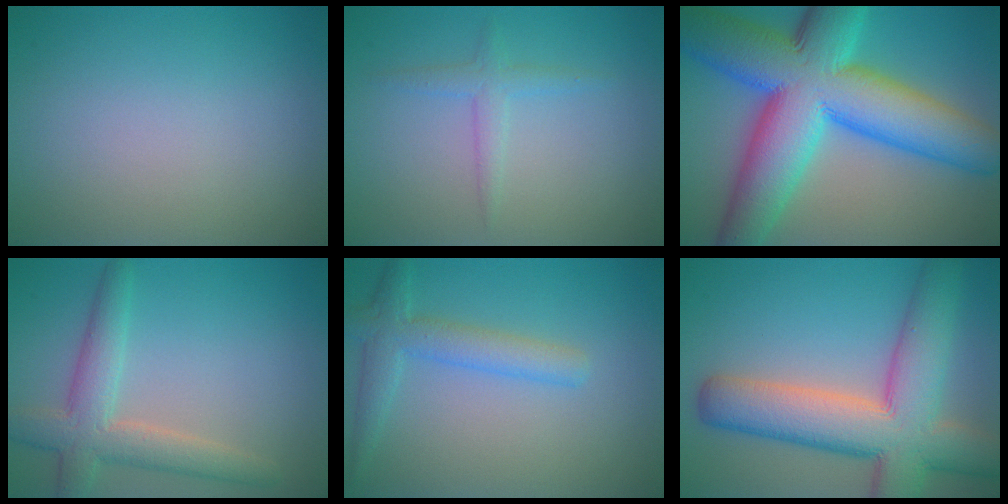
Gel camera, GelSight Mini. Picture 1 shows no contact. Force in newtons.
{"total": 1.7, "press": 1.7, "slide": 0.0}
{"total": 16.0, "press": 16.0, "slide": 0.4}
{"total": 4.7, "press": 4.7, "slide": 0.4}
{"total": 3.4, "press": 3.4, "slide": 0.2}
{"total": 10.9, "press": 10.9, "slide": 0.6}